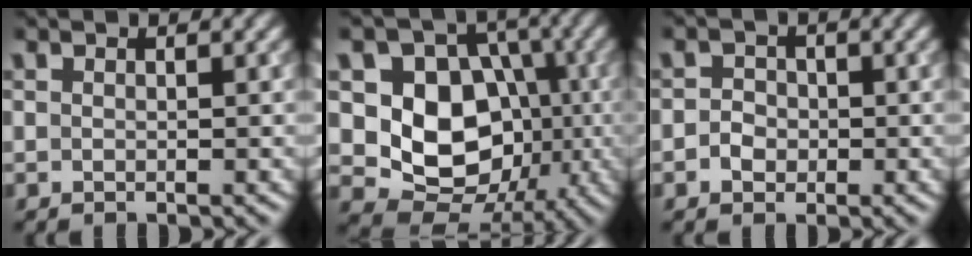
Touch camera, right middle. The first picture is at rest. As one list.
[{"total": 10.7, "force": [-0.4, 8.5, 6.4], "torque": [-0.097, -0.007, -0.023]}, {"total": 1.8, "force": [-0.5, 1.6, 0.7], "torque": [0.005, 0.001, -0.018]}]